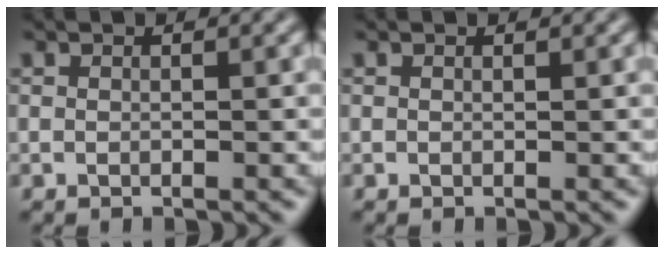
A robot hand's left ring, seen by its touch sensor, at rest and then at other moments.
{"total": 0.0}